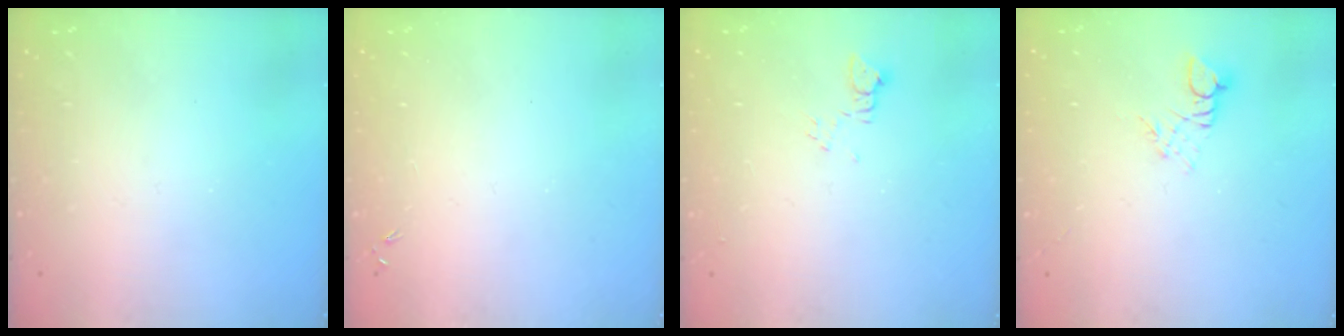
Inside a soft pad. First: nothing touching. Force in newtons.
{"total": 0.0}
{"total": 3.6, "press": 3.6, "slide": 0.5}
{"total": 2.3, "press": 2.3, "slide": 0.2}